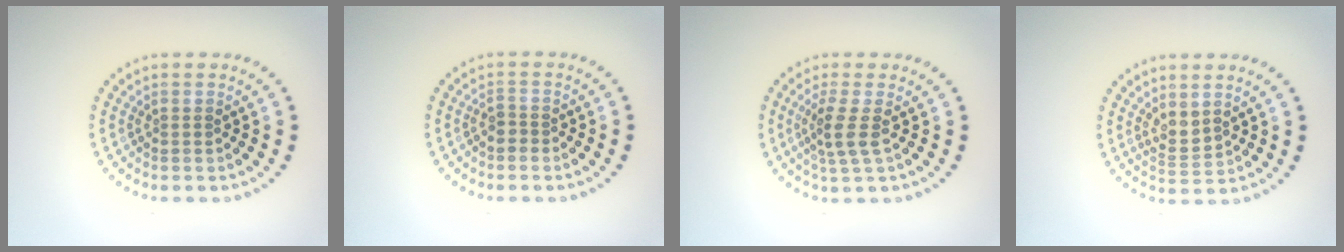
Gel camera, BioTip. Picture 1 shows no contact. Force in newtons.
{"total": 1.0, "press": 0.8, "slide": 0.6}
{"total": 2.5, "press": 2.0, "slide": 1.6}
{"total": 2.0, "press": 1.5, "slide": 1.3}